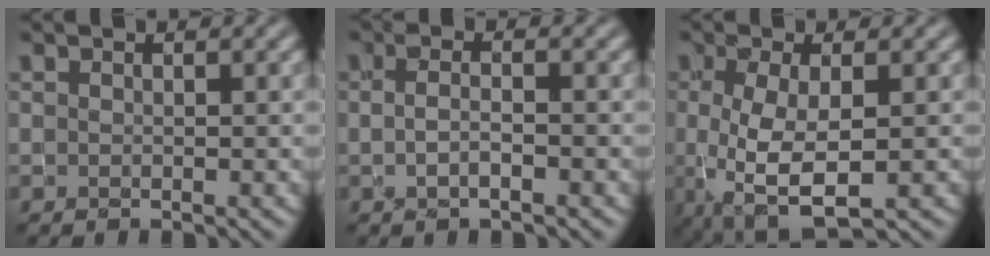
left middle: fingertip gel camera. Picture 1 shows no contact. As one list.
[{"total": 1.7, "force": [-0.3, 0.5, 1.6], "torque": [-0.028, -0.001, -0.008]}, {"total": 6.1, "force": [-0.9, 2.4, 5.5], "torque": [-0.123, -0.013, -0.007]}]